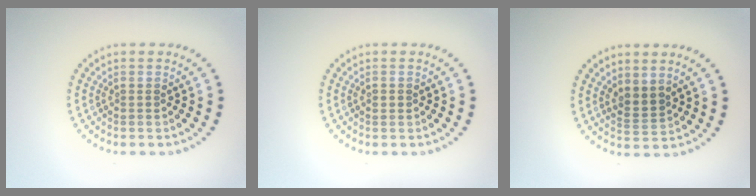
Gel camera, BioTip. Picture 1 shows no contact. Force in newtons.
{"total": 0.7, "press": 0.7, "slide": 0.1}
{"total": 2.0, "press": 1.6, "slide": 1.2}